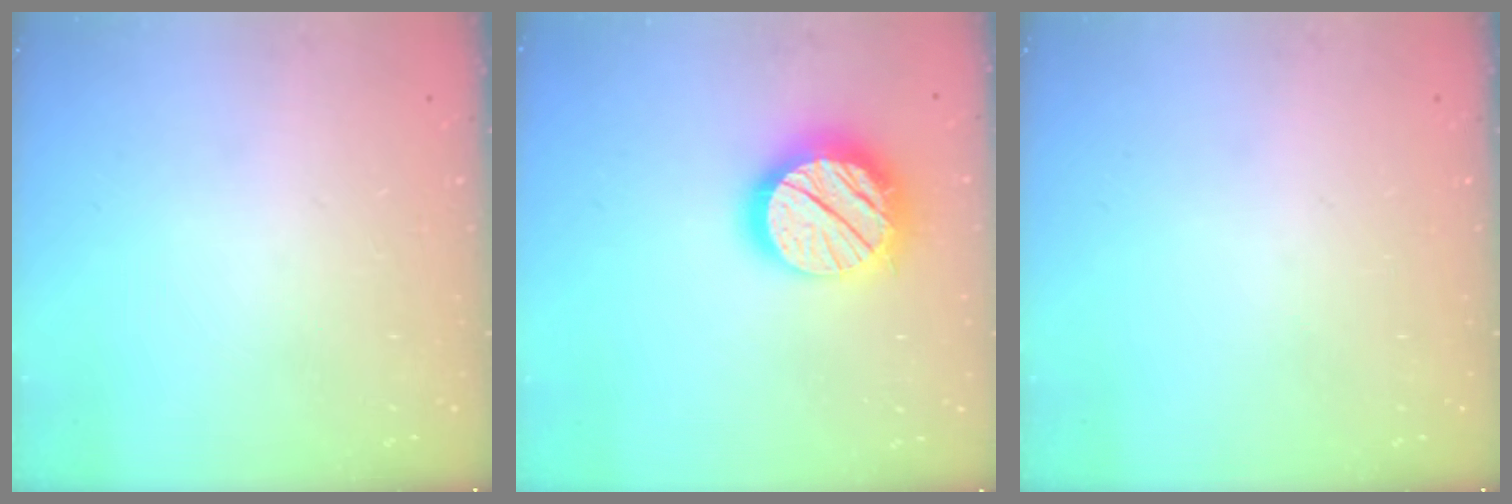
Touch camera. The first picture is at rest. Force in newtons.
{"total": 19.1, "press": 19.0, "slide": 1.6}
{"total": 0.0}